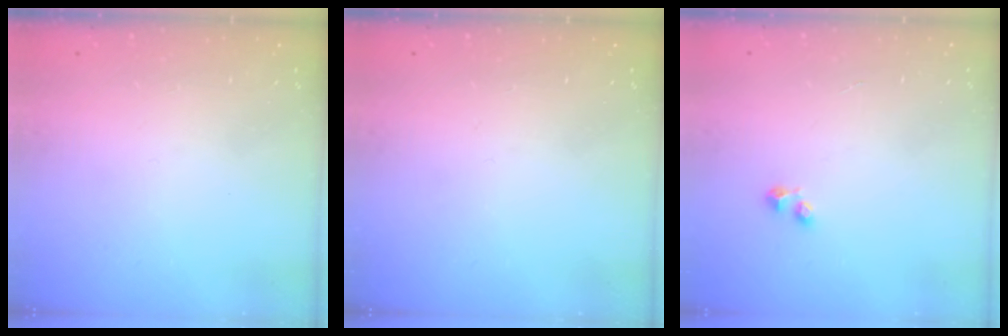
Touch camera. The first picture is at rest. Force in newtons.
{"total": 0.0}
{"total": 2.4, "press": 2.4, "slide": 0.4}